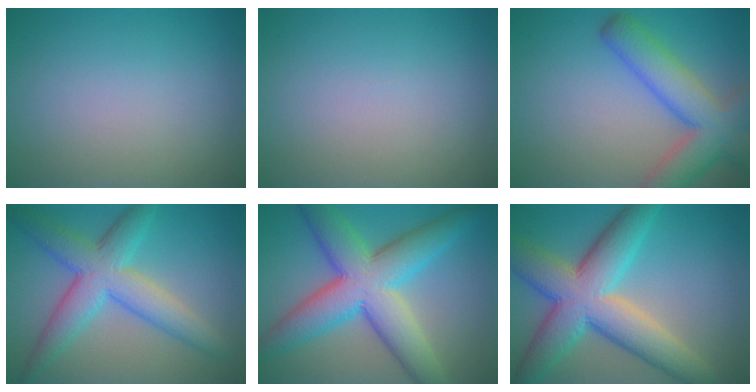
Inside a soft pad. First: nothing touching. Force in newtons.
{"total": 0.0}
{"total": 7.3, "press": 7.3, "slide": 0.4}
{"total": 6.7, "press": 6.7, "slide": 0.1}
{"total": 10.0, "press": 10.0, "slide": 0.3}
{"total": 10.4, "press": 10.4, "slide": 0.7}